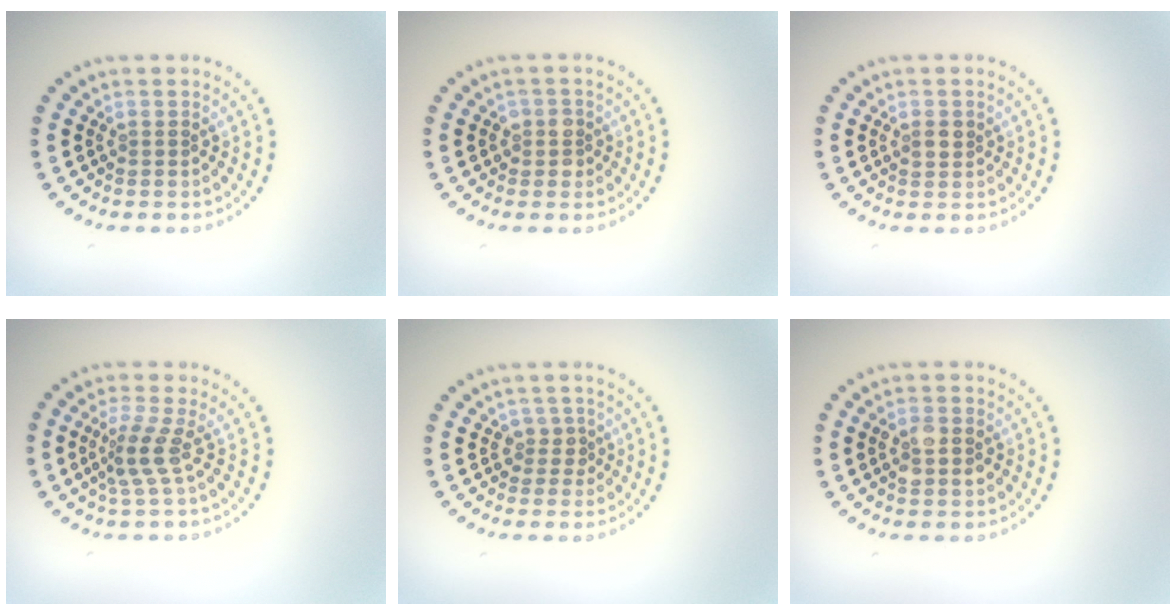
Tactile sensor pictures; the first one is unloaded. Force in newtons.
{"total": 1.6, "press": 1.5, "slide": 0.6}
{"total": 1.3, "press": 1.2, "slide": 0.3}
{"total": 2.5, "press": 1.8, "slide": 1.8}
{"total": 1.7, "press": 1.3, "slide": 1.1}
{"total": 2.8, "press": 2.8, "slide": 0.1}